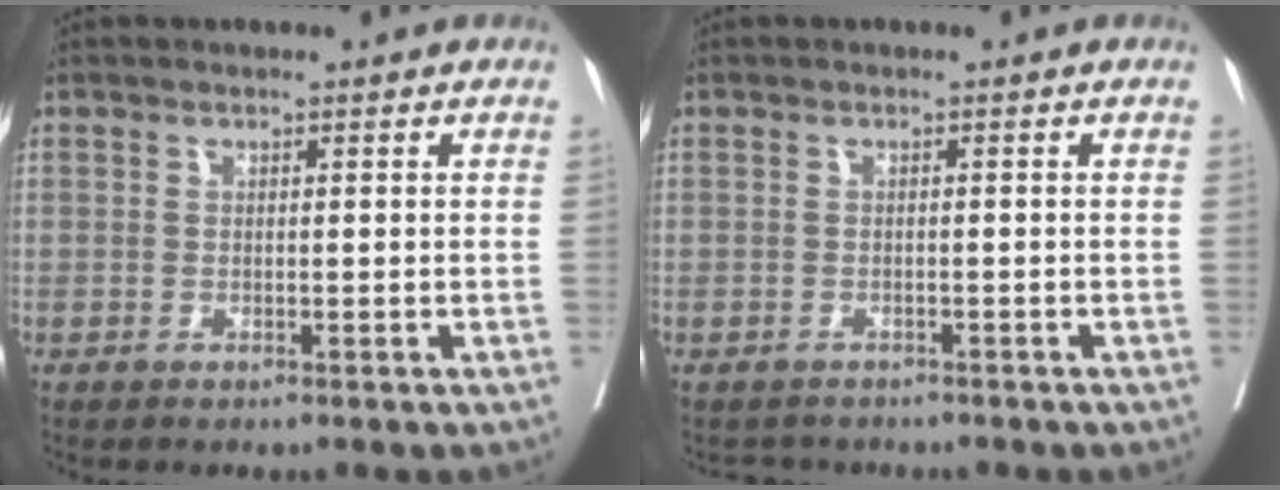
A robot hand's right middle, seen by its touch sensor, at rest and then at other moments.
{"total": 1.9, "force": [-1.7, 0.8, -0.2], "torque": [0.002, -0.002, -0.028]}